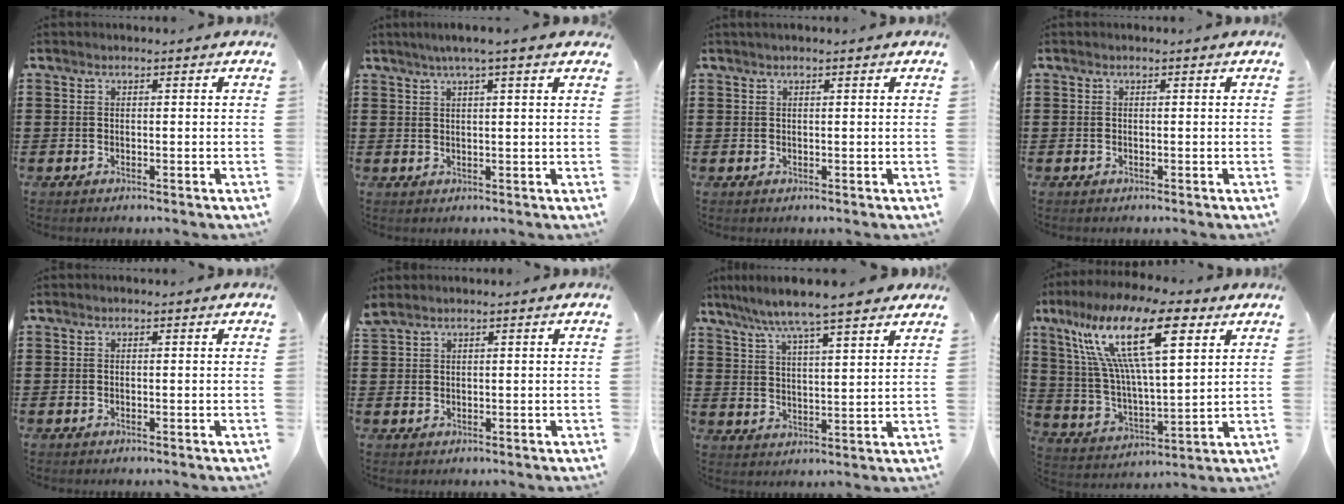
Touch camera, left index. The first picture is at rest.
{"total": 2.9, "force": [1.9, -0.1, 2.2], "torque": [-0.048, 0.004, 0.031]}
{"total": 0.6, "force": [0.3, 0.0, 0.5], "torque": [-0.009, 0.001, 0.005]}
{"total": 0.0}
{"total": 0.0}
{"total": 1.2, "force": [1.0, 0.2, 0.5], "torque": [-0.013, 0.001, 0.019]}
{"total": 6.7, "force": [5.9, 0.0, 3.1], "torque": [-0.086, -0.026, 0.099]}
{"total": 18.8, "force": [9.5, 5.9, 15.1], "torque": [-0.307, -0.021, 0.155]}